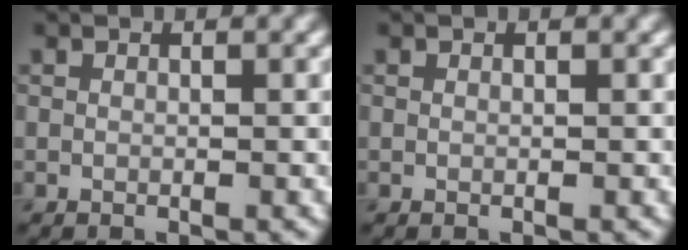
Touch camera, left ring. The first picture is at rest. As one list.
[{"total": 0.0}]